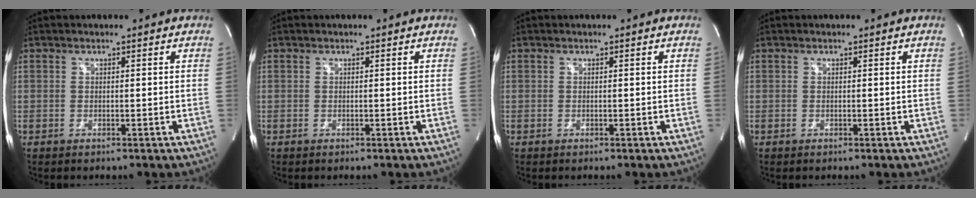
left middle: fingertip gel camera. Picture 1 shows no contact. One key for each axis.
{"total": 0.0}
{"total": 0.0}
{"total": 0.0}